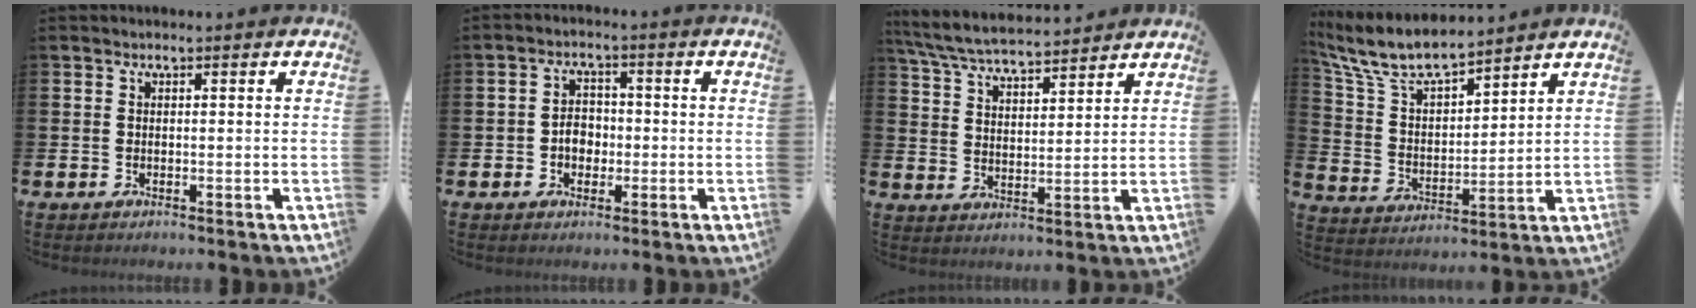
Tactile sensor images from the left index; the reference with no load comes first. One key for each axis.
{"total": 3.3, "fx": -0.8, "fy": 2.5, "fz": 2.0, "tx": -0.030, "ty": 0.003, "tz": -0.020}
{"total": 6.2, "fx": 6.0, "fy": 0.7, "fz": 1.3, "tx": -0.054, "ty": -0.032, "tz": 0.107}
{"total": 8.4, "fx": 7.5, "fy": 1.9, "fz": 3.1, "tx": -0.098, "ty": -0.043, "tz": 0.134}